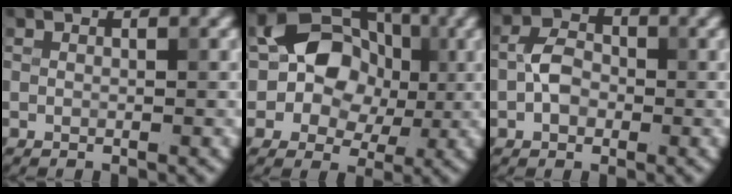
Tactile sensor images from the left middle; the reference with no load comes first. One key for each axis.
{"total": 7.8, "fx": 0.8, "fy": 6.4, "fz": 4.3, "tx": -0.054, "ty": 0.005, "tz": -0.004}
{"total": 3.1, "fx": -0.7, "fy": 2.3, "fz": 2.0, "tx": -0.036, "ty": 0.005, "tz": -0.020}